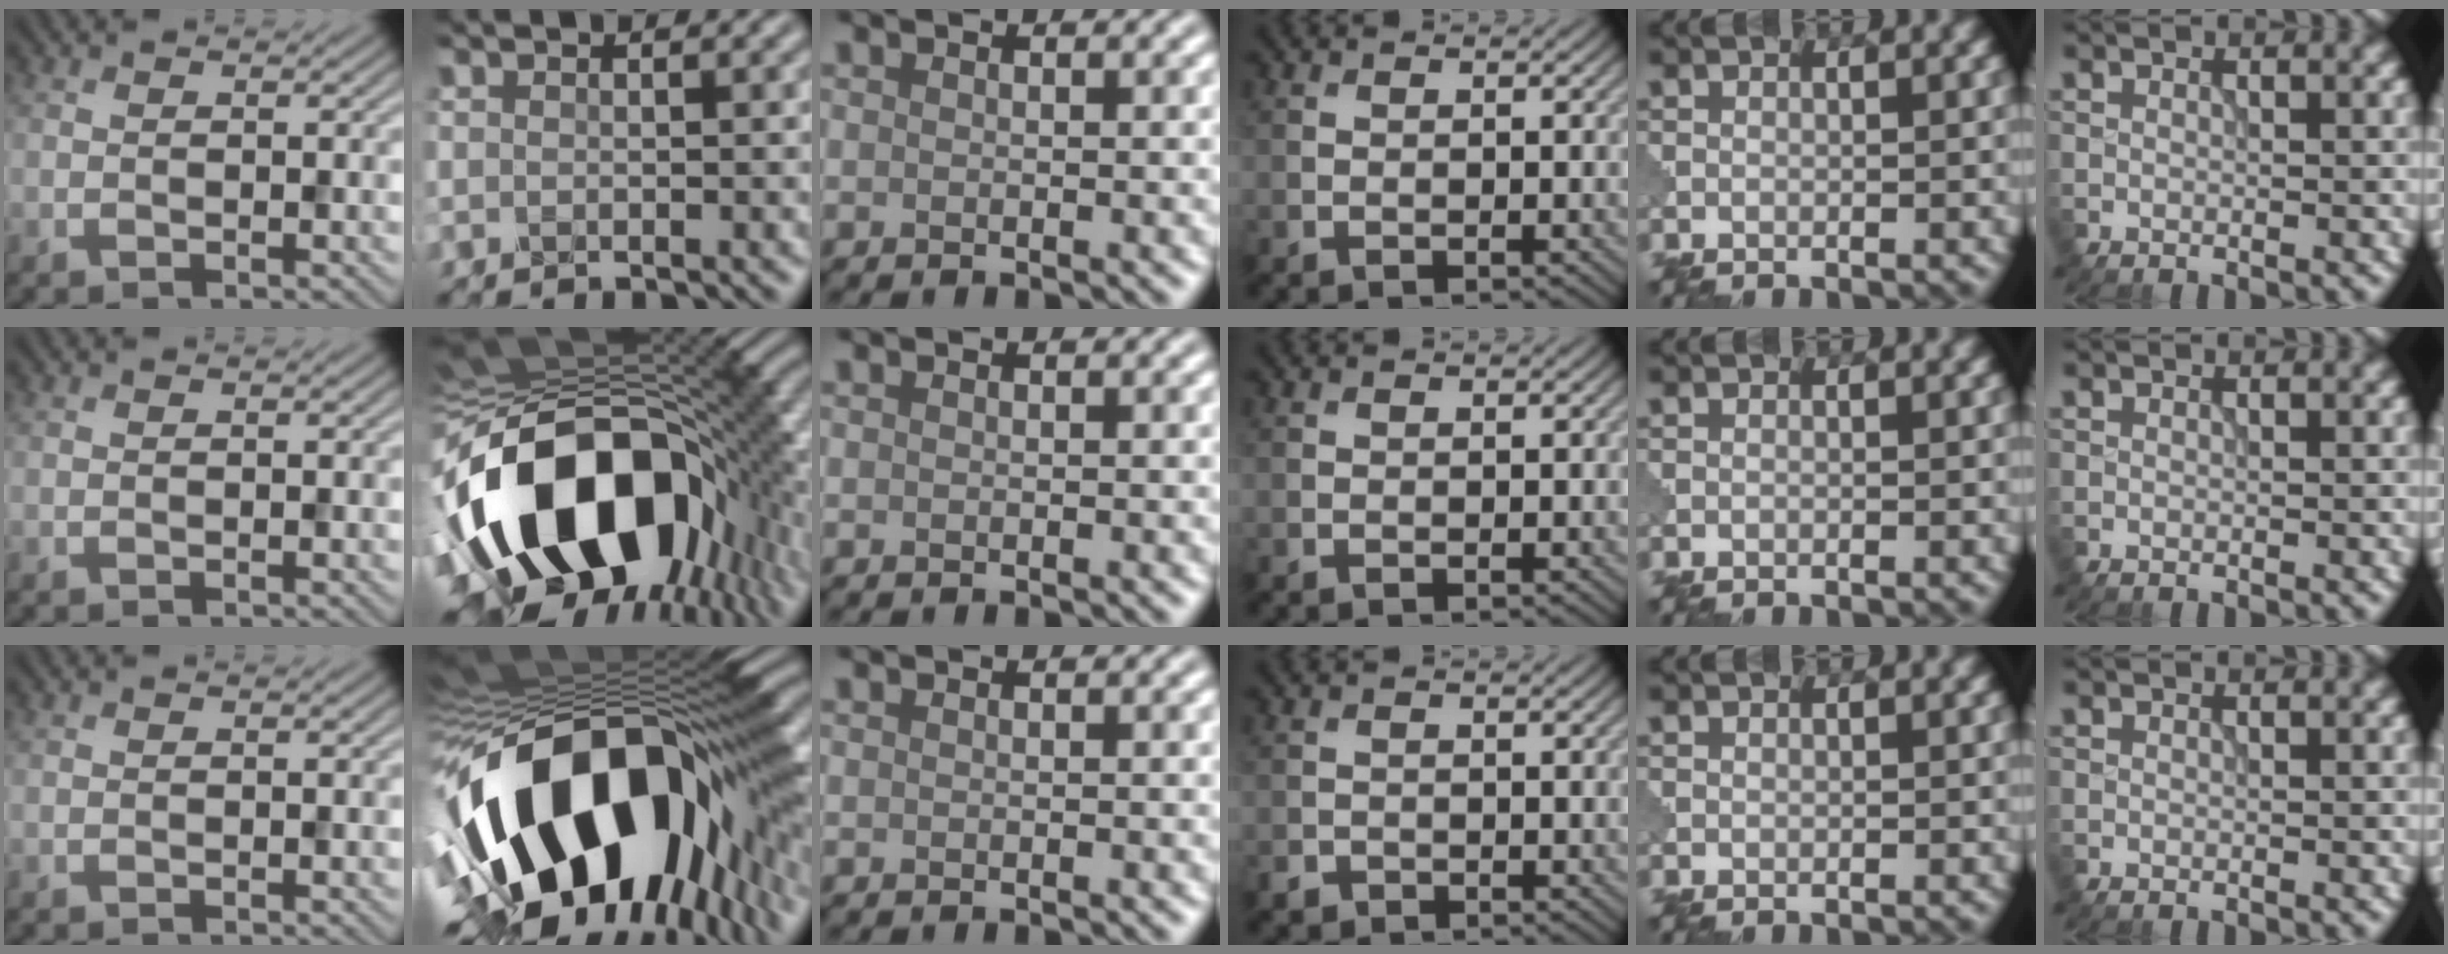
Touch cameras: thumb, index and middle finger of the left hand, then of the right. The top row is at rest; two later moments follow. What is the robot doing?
{"motion": "assemble", "object": "puzzle pieces"}